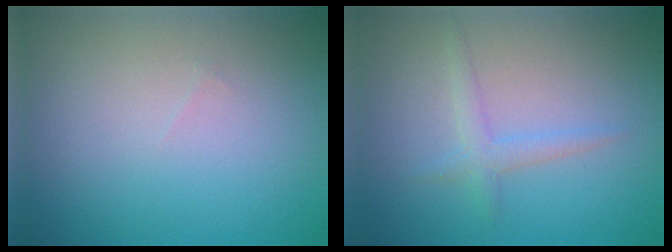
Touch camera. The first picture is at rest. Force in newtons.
{"total": 1.6, "press": 1.6, "slide": 0.1}